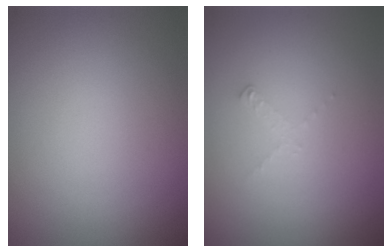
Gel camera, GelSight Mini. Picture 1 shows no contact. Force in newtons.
{"total": 0.8, "press": 0.8, "slide": 0.1}